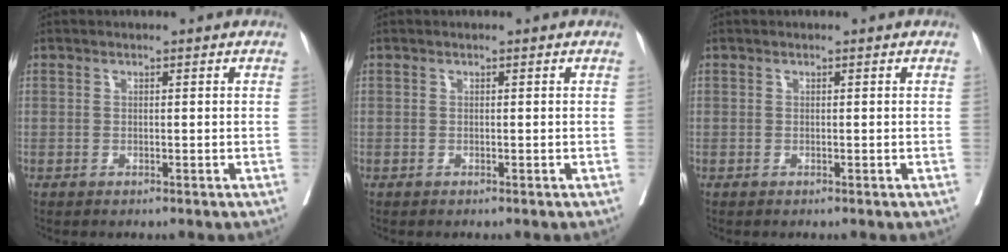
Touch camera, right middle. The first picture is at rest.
{"total": 0.0}
{"total": 0.0}